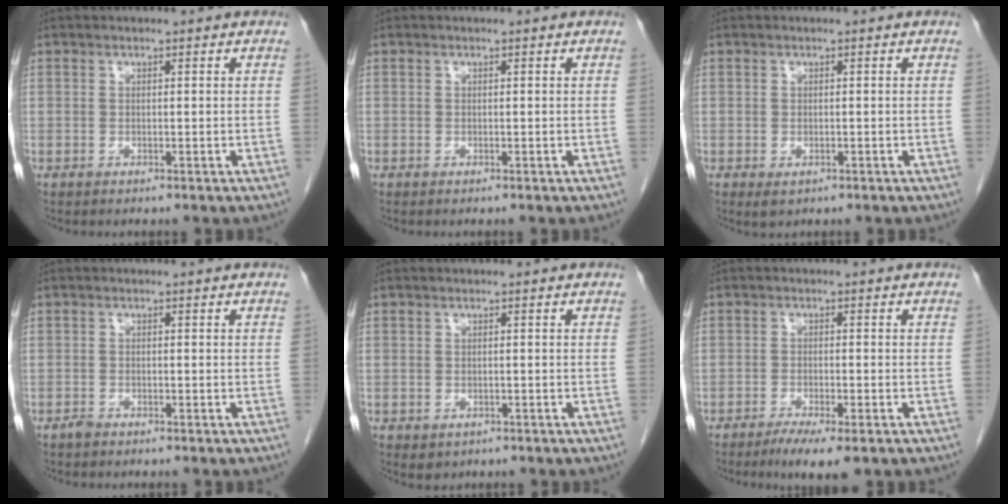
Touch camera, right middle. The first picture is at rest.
{"total": 0.0}
{"total": 1.5, "force": [-0.7, 0.9, 1.0], "torque": [-0.014, -0.002, -0.002]}
{"total": 0.7, "force": [-0.6, 0.2, 0.1], "torque": [-0.004, 0.000, -0.013]}
{"total": 1.5, "force": [-0.7, 1.2, 0.5], "torque": [-0.008, 0.000, 0.000]}
{"total": 5.2, "force": [-3.4, 0.7, 3.9], "torque": [-0.063, -0.013, -0.052]}